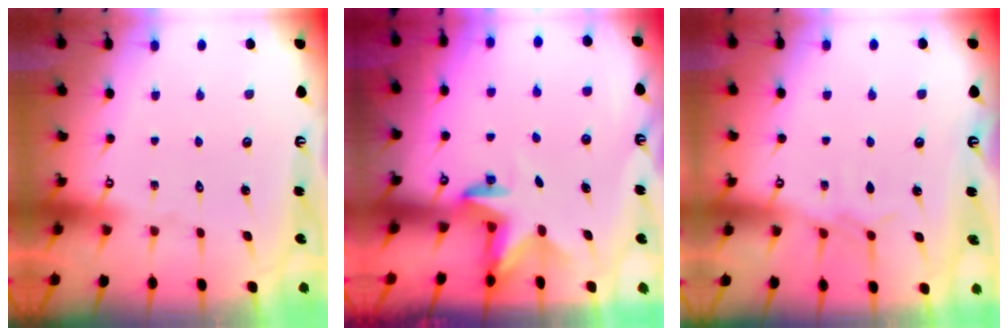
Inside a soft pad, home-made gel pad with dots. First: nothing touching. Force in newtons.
{"total": 2.9, "press": 2.9, "slide": 0.1}
{"total": 5.4, "press": 5.4, "slide": 0.6}